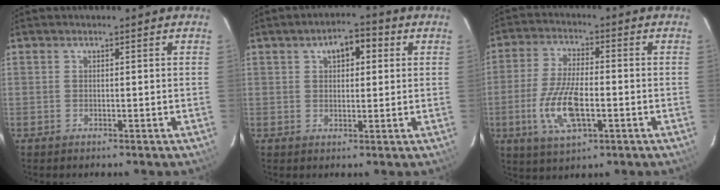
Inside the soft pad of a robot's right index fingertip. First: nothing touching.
{"total": 5.5, "force": [2.2, 3.0, 4.1], "torque": [-0.063, 0.021, 0.034]}
{"total": 11.4, "force": [-3.2, 4.4, 10.0], "torque": [-0.212, -0.007, -0.060]}